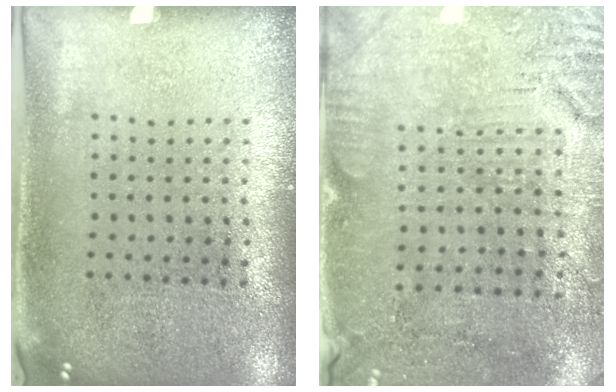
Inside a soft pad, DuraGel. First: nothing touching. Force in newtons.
{"total": 3.1, "press": 2.9, "slide": 1.1}